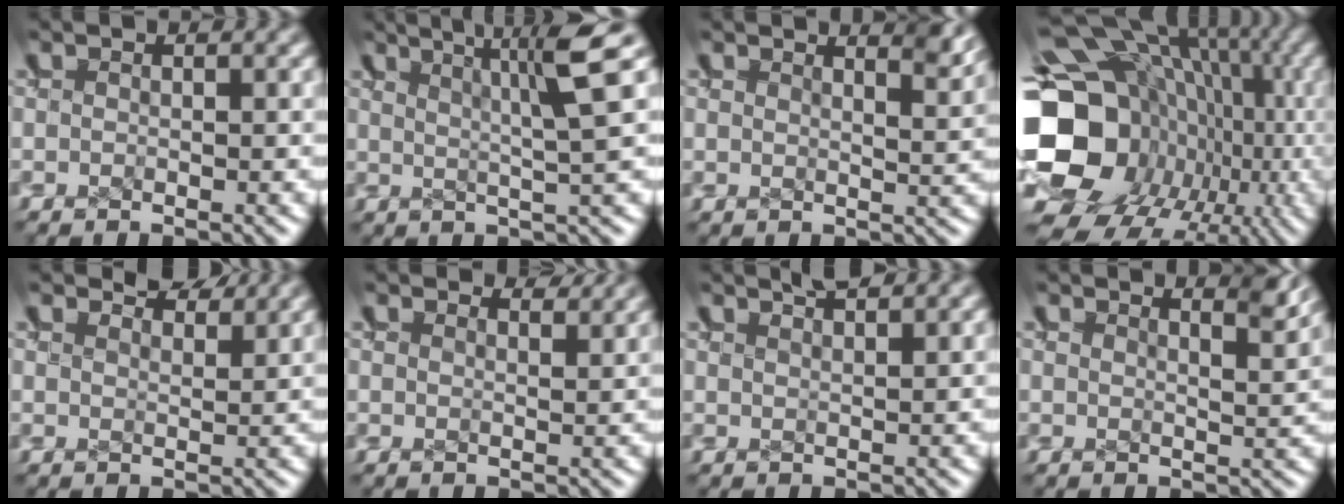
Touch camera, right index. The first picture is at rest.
{"total": 5.8, "force": [4.0, -0.2, 4.3], "torque": [-0.031, 0.020, 0.059]}
{"total": 2.9, "force": [2.6, 0.1, 1.4], "torque": [-0.020, -0.005, 0.042]}
{"total": 18.6, "force": [-2.0, 15.1, 10.8], "torque": [-0.185, -0.050, -0.021]}
{"total": 2.6, "force": [2.5, -0.4, 0.2], "torque": [0.002, 0.002, 0.044]}
{"total": 2.2, "force": [2.2, -0.5, -0.1], "torque": [-0.002, -0.003, 0.038]}
{"total": 2.0, "force": [1.7, -0.9, -0.1], "torque": [0.005, 0.004, 0.033]}
{"total": 2.9, "force": [2.6, -0.2, 1.2], "torque": [-0.018, -0.004, 0.043]}